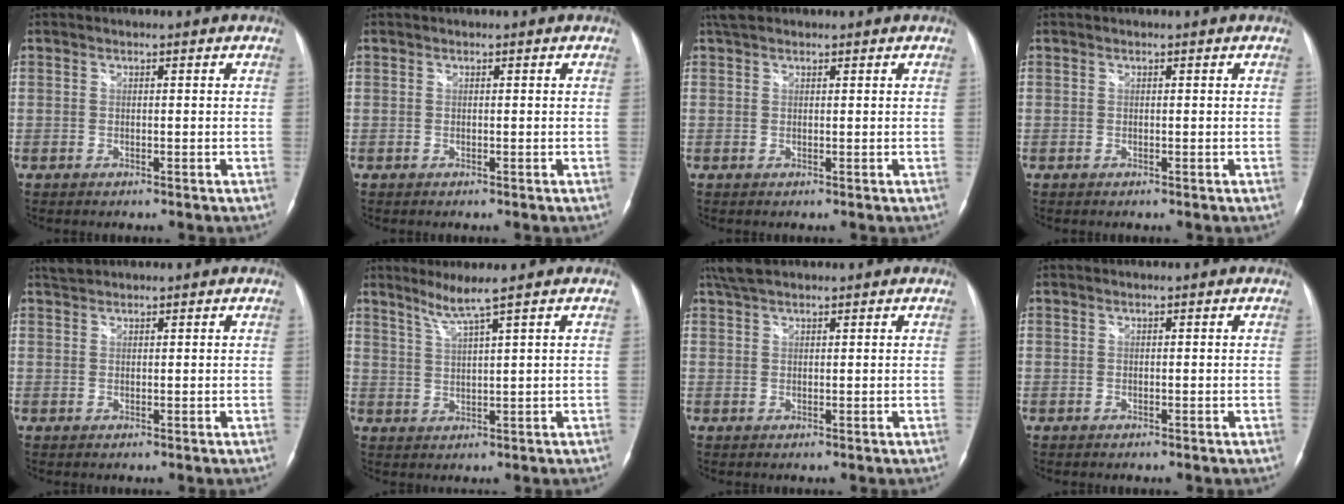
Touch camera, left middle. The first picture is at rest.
{"total": 0.0}
{"total": 2.6, "force": [2.1, 1.1, 1.0], "torque": [-0.022, 0.020, 0.037]}
{"total": 0.0}
{"total": 1.4, "force": [1.4, 0.2, 0.1], "torque": [-0.010, 0.010, 0.032]}
{"total": 4.0, "force": [2.8, -1.4, 2.6], "torque": [-0.053, -0.010, 0.058]}
{"total": 4.1, "force": [3.4, 1.1, 2.0], "torque": [-0.048, 0.021, 0.067]}
{"total": 0.0}